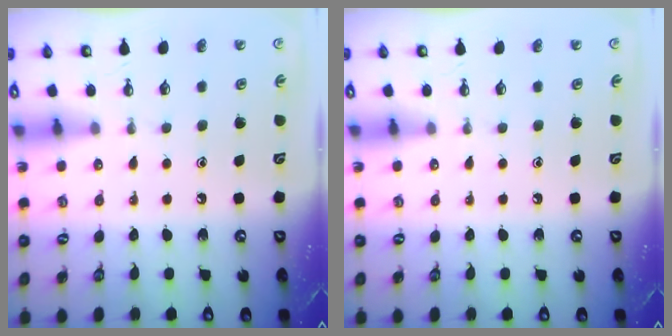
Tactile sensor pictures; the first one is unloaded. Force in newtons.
{"total": 0.0}